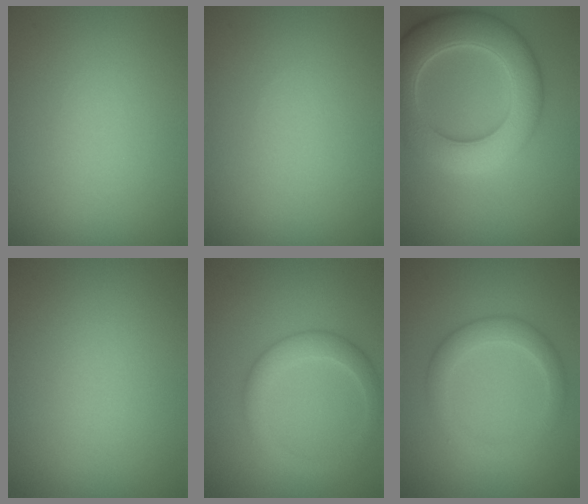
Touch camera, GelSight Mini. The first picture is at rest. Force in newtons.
{"total": 0.0}
{"total": 8.2, "press": 8.2, "slide": 0.6}
{"total": 0.0}
{"total": 3.0, "press": 3.0, "slide": 0.1}
{"total": 2.9, "press": 2.9, "slide": 0.2}